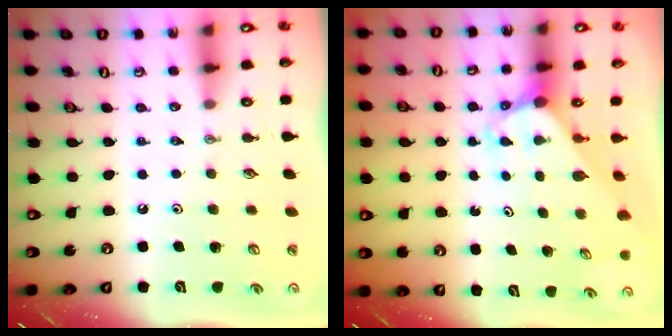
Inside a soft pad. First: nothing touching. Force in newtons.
{"total": 2.9, "press": 2.9, "slide": 0.2}